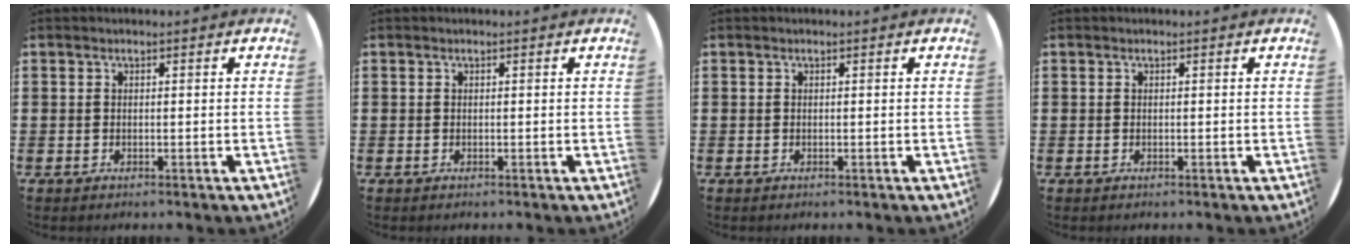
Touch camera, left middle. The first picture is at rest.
{"total": 0.0}
{"total": 0.0}
{"total": 0.0}